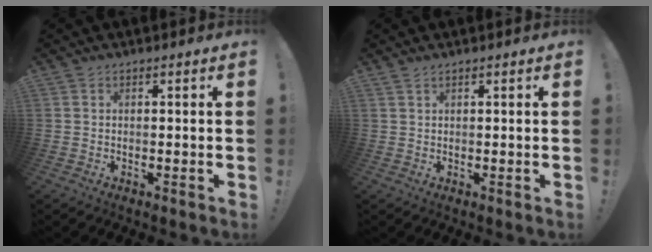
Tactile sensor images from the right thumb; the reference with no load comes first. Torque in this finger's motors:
{"motor_torque": [-0.03, -0.01, 0.23, 0.14, 0.07]}